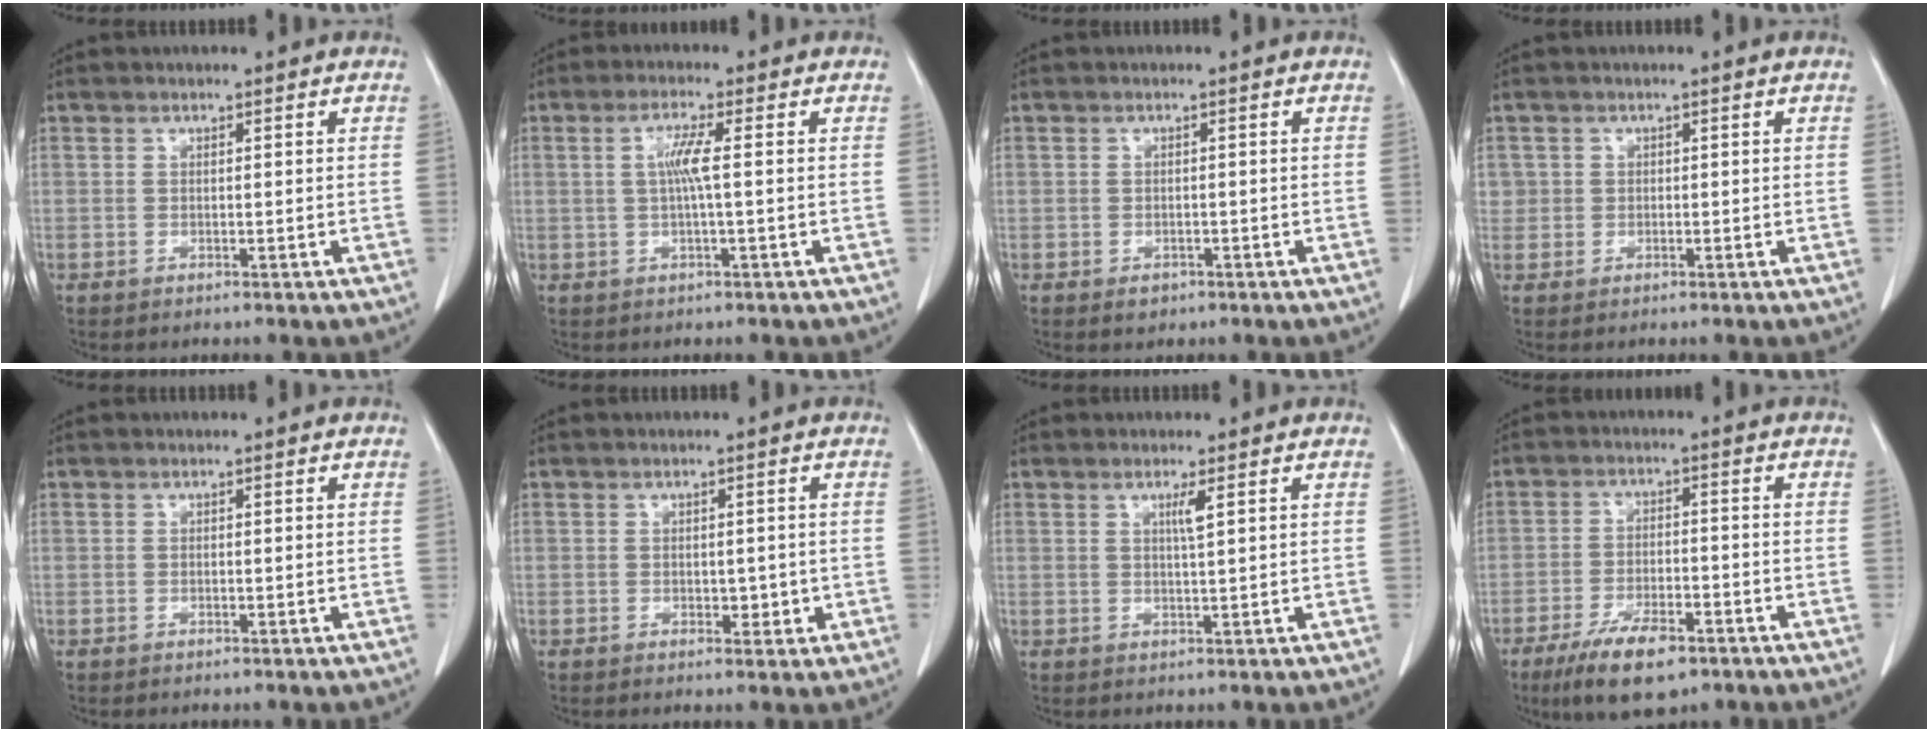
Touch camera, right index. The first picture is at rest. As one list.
[{"total": 3.8, "force": [0.3, 0.0, 3.8], "torque": [-0.076, 0.007, 0.007]}, {"total": 1.5, "force": [-0.8, 1.2, 0.4], "torque": [-0.005, 0.003, -0.004]}, {"total": 1.8, "force": [0.4, 1.8, 0.0], "torque": [0.019, 0.003, 0.002]}, {"total": 0.0}, {"total": 2.3, "force": [-0.2, 1.5, 1.8], "torque": [-0.018, 0.002, 0.004]}, {"total": 1.9, "force": [0.8, -0.3, 1.7], "torque": [-0.032, -0.004, 0.015]}, {"total": 9.0, "force": [-5.7, 3.0, 6.2], "torque": [-0.113, -0.010, -0.093]}]